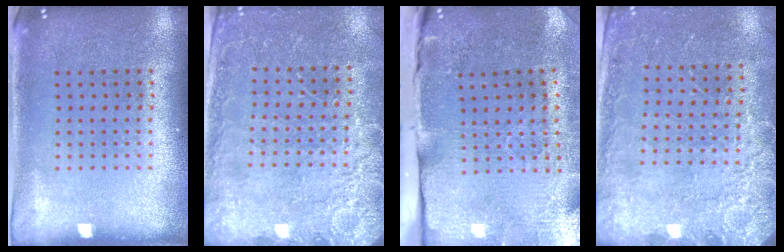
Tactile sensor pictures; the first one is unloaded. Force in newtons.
{"total": 2.7, "press": 2.6, "slide": 0.3}
{"total": 4.8, "press": 3.8, "slide": 2.8}
{"total": 2.4, "press": 2.4, "slide": 0.6}